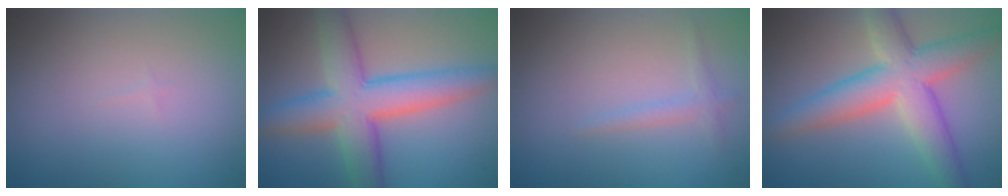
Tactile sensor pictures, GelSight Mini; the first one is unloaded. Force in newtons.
{"total": 7.4, "press": 7.3, "slide": 0.4}
{"total": 1.1, "press": 1.1, "slide": 0.1}
{"total": 7.0, "press": 7.0, "slide": 0.2}